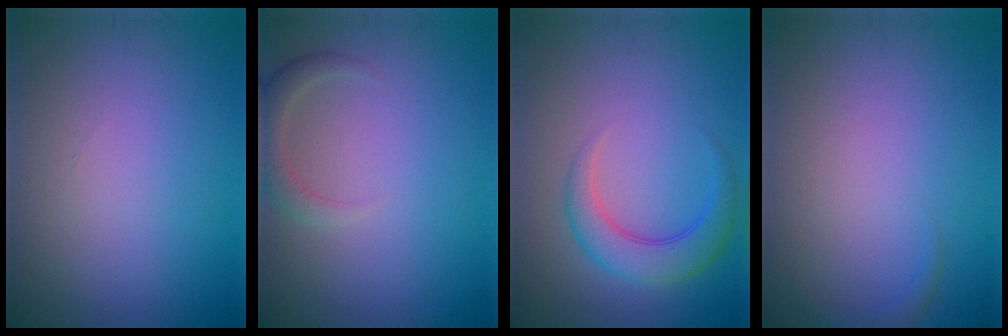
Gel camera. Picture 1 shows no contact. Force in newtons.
{"total": 2.0, "press": 2.0, "slide": 0.3}
{"total": 3.9, "press": 3.9, "slide": 0.1}
{"total": 0.8, "press": 0.8, "slide": 0.0}